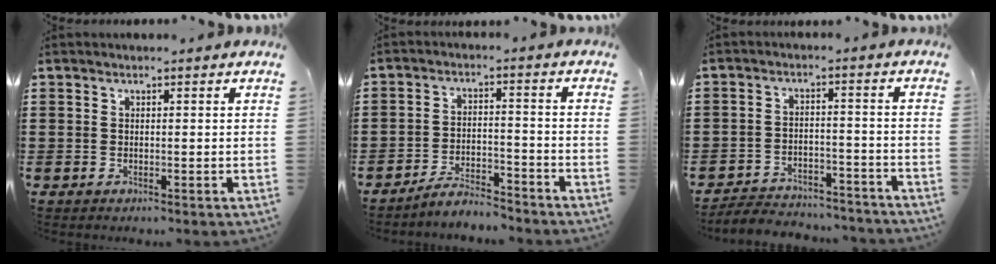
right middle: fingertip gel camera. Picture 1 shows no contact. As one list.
[{"total": 4.8, "force": [-4.7, 0.4, 1.1], "torque": [-0.026, 0.003, -0.096]}, {"total": 4.7, "force": [-4.7, 0.7, 0.5], "torque": [-0.016, 0.007, -0.099]}]